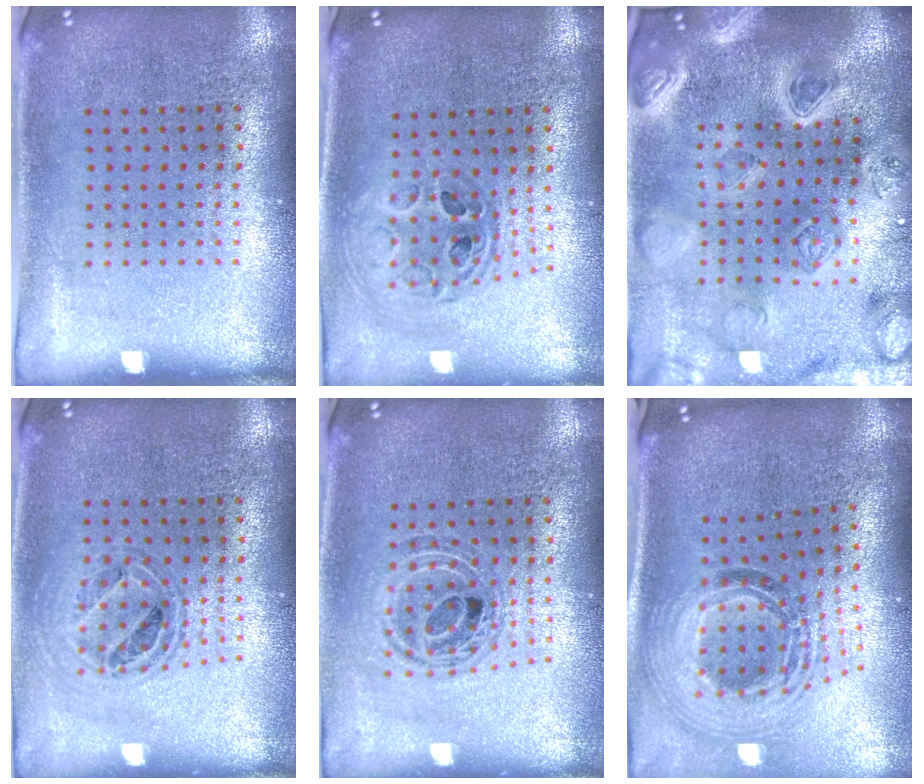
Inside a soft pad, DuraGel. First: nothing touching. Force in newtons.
{"total": 1.0, "press": 1.0, "slide": 0.2}
{"total": 5.0, "press": 4.2, "slide": 2.7}
{"total": 0.8, "press": 0.7, "slide": 0.2}
{"total": 0.9, "press": 0.9, "slide": 0.2}
{"total": 2.0, "press": 1.6, "slide": 1.2}